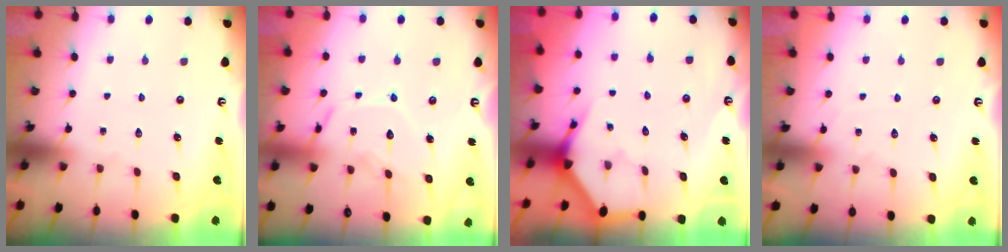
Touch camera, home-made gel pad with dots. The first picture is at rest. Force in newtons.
{"total": 12.9, "press": 12.8, "slide": 0.9}
{"total": 3.6, "press": 3.6, "slide": 0.2}
{"total": 4.3, "press": 4.3, "slide": 0.6}